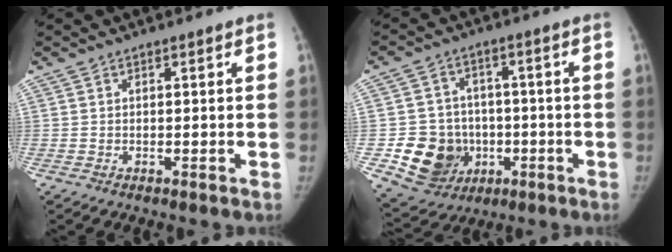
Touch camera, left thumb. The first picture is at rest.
{"total": 13.1, "force": [-3.1, 11.6, 5.2], "torque": [-0.059, 0.015, -0.036]}